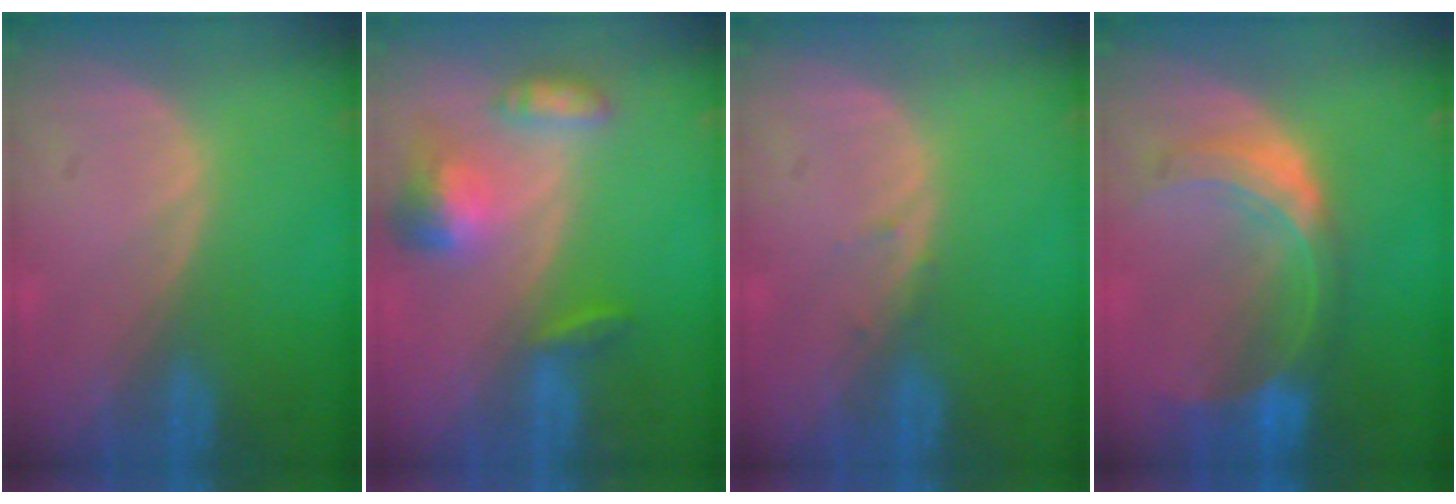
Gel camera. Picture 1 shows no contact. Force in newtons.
{"total": 7.0, "press": 6.6, "slide": 2.5}
{"total": 0.8, "press": 0.7, "slide": 0.3}
{"total": 8.1, "press": 7.2, "slide": 3.7}